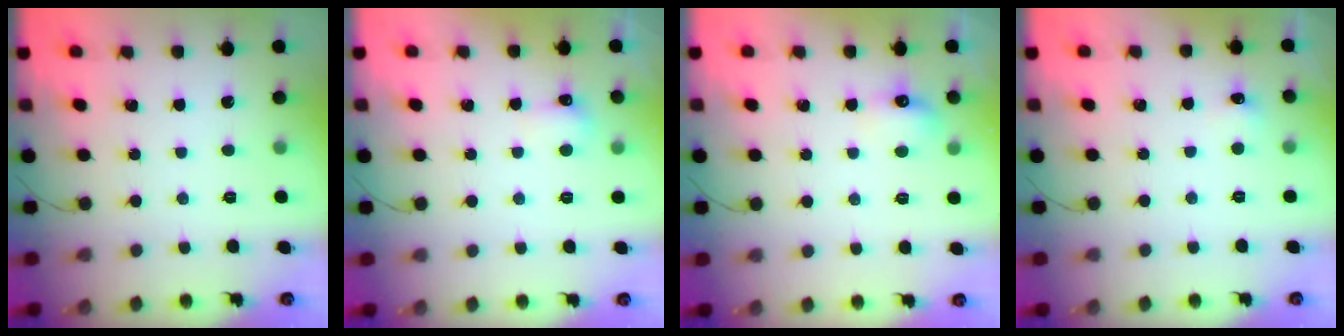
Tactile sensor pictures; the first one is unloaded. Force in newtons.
{"total": 3.9, "press": 3.8, "slide": 0.9}
{"total": 6.0, "press": 5.9, "slide": 1.2}
{"total": 3.9, "press": 3.8, "slide": 1.1}